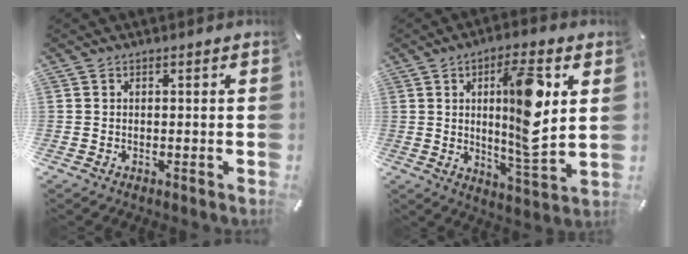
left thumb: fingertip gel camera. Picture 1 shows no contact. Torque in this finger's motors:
{"motor_torque": [0.93, 0.88, 1.16, 0.47, 0.24]}